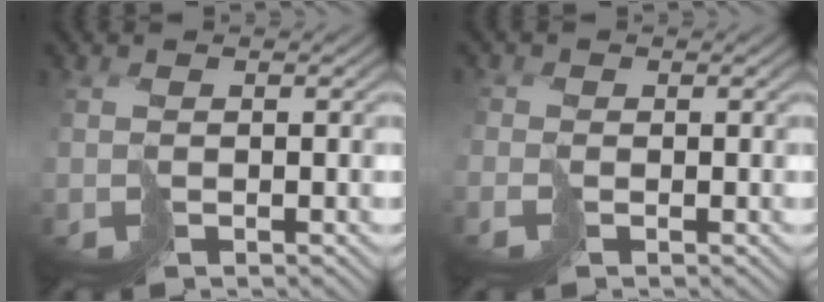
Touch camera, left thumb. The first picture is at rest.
{"total": 1.3, "force": [-0.8, 0.8, 0.6], "torque": [-0.020, -0.002, -0.022]}